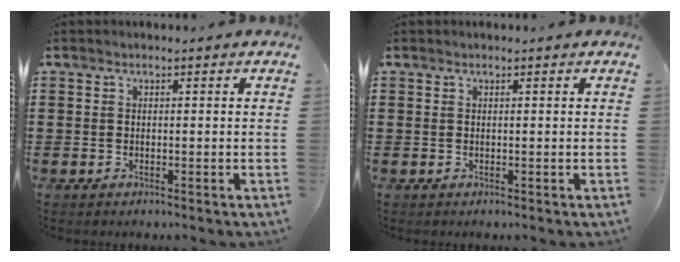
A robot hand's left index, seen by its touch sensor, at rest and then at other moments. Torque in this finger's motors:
{"motor_torque": [0.32, 0.24, 0.09, 0.00]}